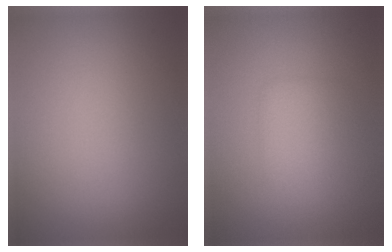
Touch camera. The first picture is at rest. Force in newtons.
{"total": 2.0, "press": 2.0, "slide": 0.2}